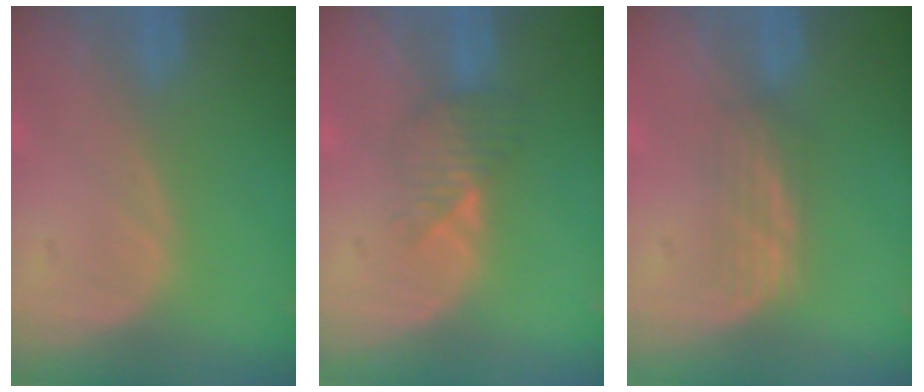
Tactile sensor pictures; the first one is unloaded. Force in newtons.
{"total": 3.5, "press": 3.1, "slide": 1.7}
{"total": 2.9, "press": 2.6, "slide": 1.4}